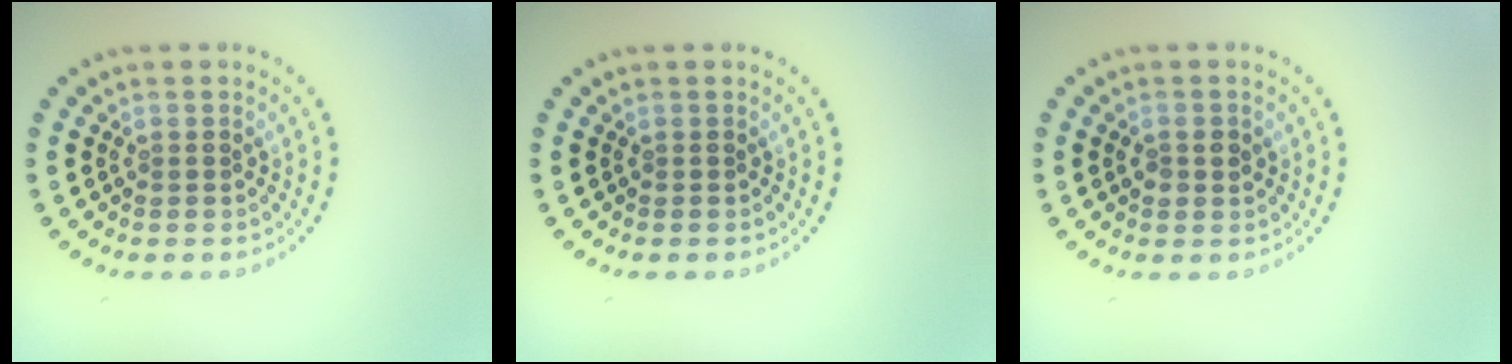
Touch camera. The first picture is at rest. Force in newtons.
{"total": 0.0}
{"total": 1.4, "press": 1.4, "slide": 0.2}